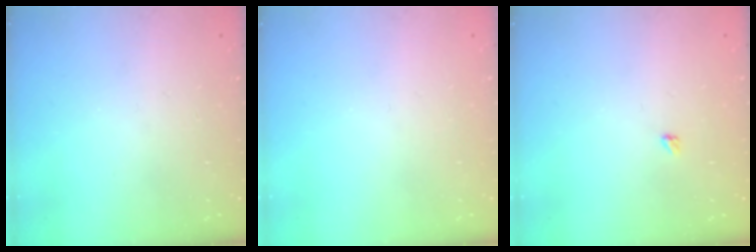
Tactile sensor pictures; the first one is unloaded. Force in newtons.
{"total": 0.0}
{"total": 2.4, "press": 2.4, "slide": 0.4}